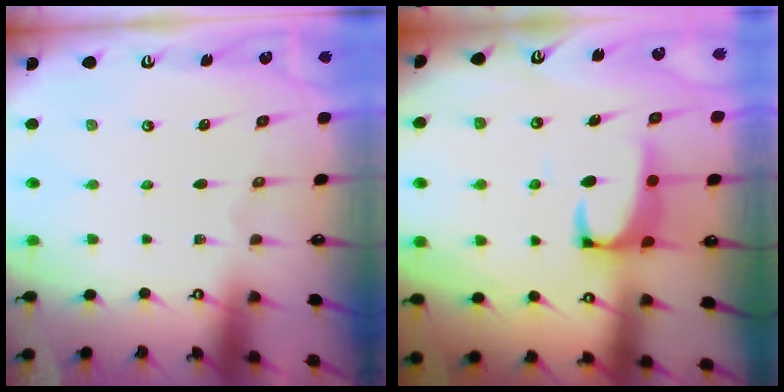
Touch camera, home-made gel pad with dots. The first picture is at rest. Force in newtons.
{"total": 2.3, "press": 2.1, "slide": 0.9}